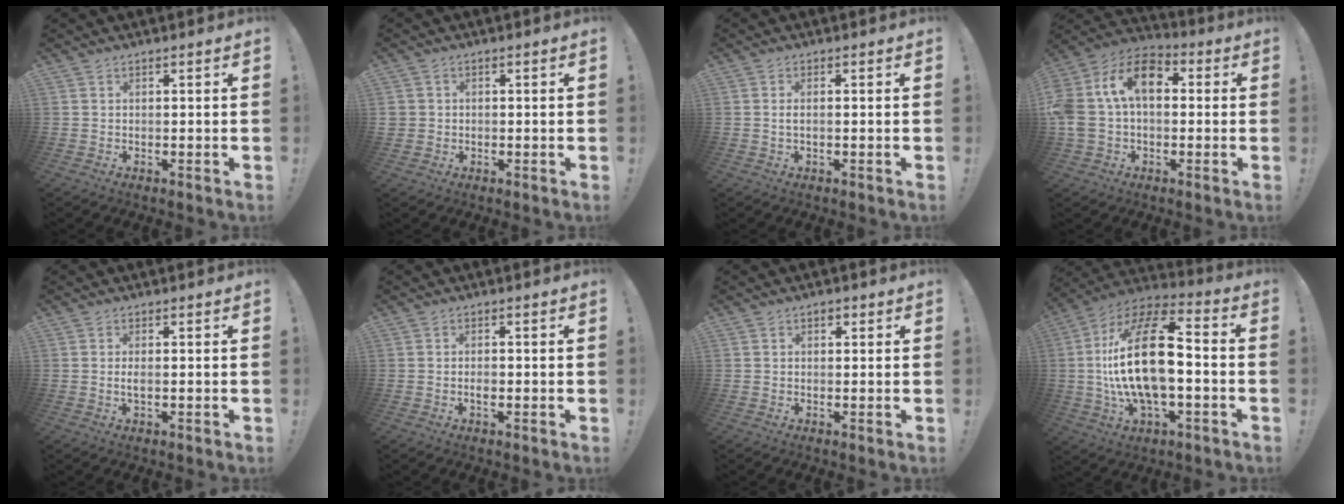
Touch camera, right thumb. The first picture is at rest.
{"total": 2.2, "force": [-0.2, 2.1, 0.6], "torque": [-0.005, 0.002, -0.003]}
{"total": 1.9, "force": [-0.1, 0.5, 1.9], "torque": [-0.028, 0.000, -0.003]}
{"total": 17.1, "force": [3.5, 11.4, 12.3], "torque": [-0.232, 0.015, 0.065]}
{"total": 1.8, "force": [-0.2, 0.4, 1.7], "torque": [-0.025, -0.002, -0.005]}
{"total": 1.6, "force": [-0.7, 0.7, 1.2], "torque": [-0.015, -0.001, -0.013]}
{"total": 1.0, "force": [0.3, 0.8, 0.6], "torque": [-0.008, 0.002, 0.004]}
{"total": 24.9, "force": [-1.2, 11.3, 22.2], "torque": [-0.409, 0.012, -0.021]}